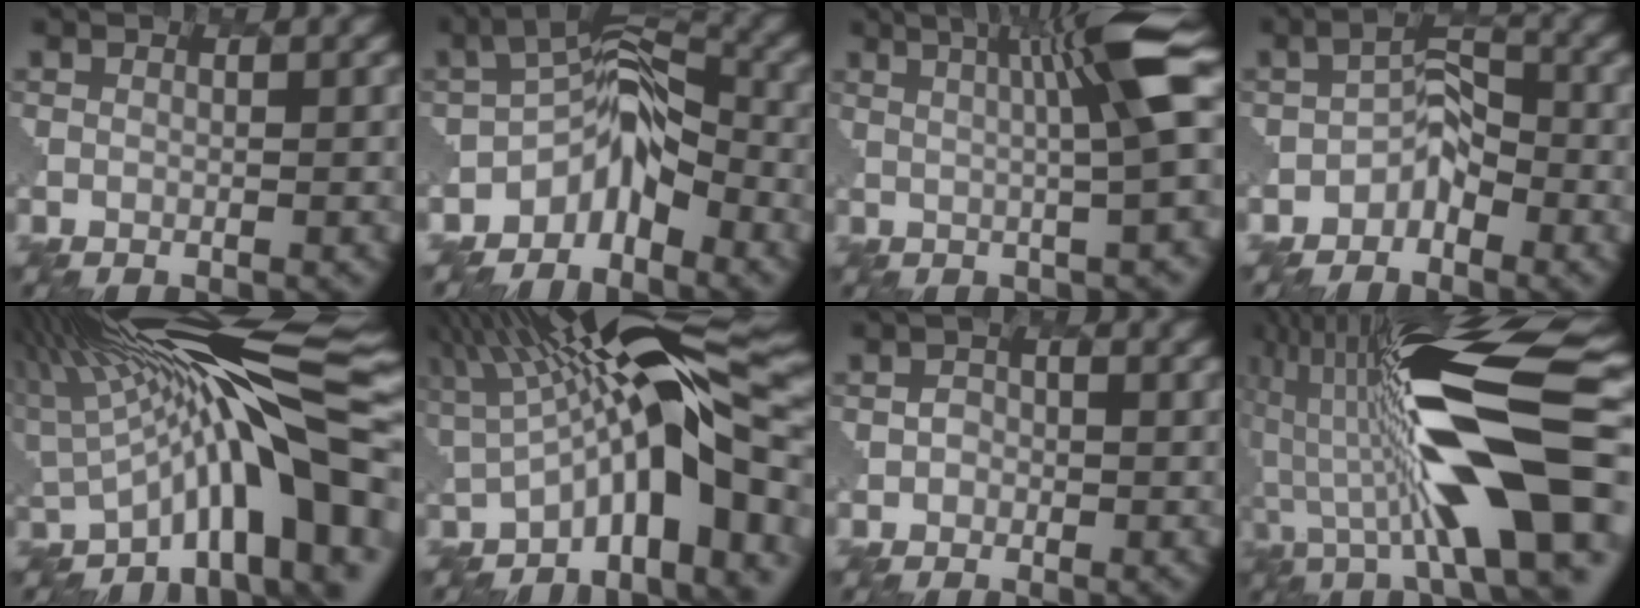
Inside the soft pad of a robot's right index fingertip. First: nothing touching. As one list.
[{"total": 4.3, "force": [-3.4, 2.3, 1.4], "torque": [-0.042, 0.018, -0.096]}, {"total": 6.8, "force": [2.7, -0.3, 6.2], "torque": [-0.094, 0.021, 0.017]}, {"total": 2.2, "force": [-1.6, 1.4, -0.3], "torque": [-0.024, 0.014, -0.063]}, {"total": 11.0, "force": [0.7, 2.6, 10.6], "torque": [-0.190, 0.022, -0.014]}, {"total": 11.2, "force": [1.3, 3.8, 10.4], "torque": [-0.194, 0.020, 0.000]}, {"total": 1.9, "force": [-0.6, 1.7, -0.4], "torque": [-0.002, 0.005, -0.023]}, {"total": 11.4, "force": [-0.6, 3.0, 11.0], "torque": [-0.229, 0.033, -0.043]}]